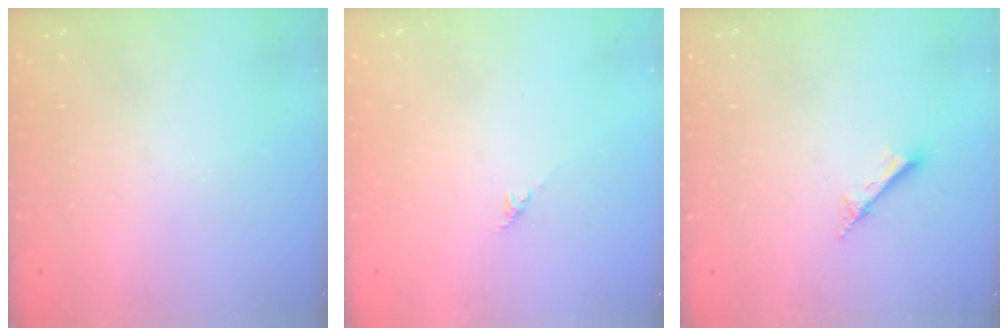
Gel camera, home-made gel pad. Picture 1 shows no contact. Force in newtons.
{"total": 0.0}
{"total": 2.5, "press": 2.5, "slide": 0.2}